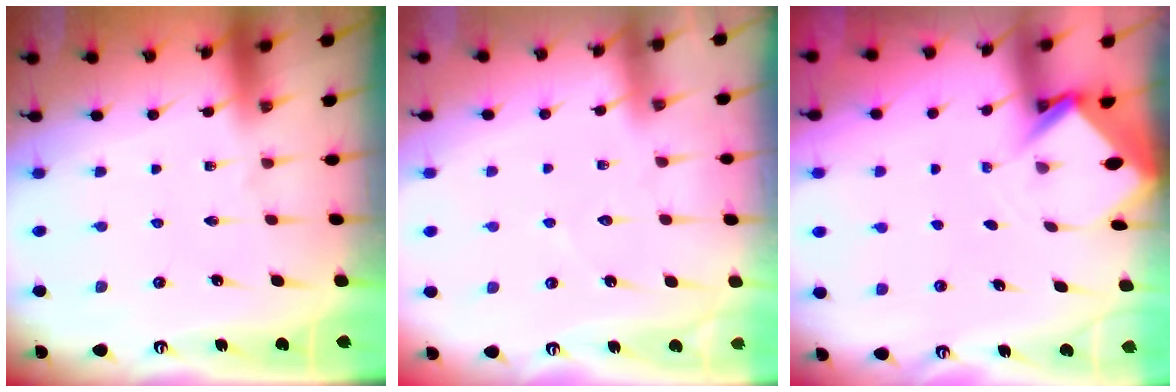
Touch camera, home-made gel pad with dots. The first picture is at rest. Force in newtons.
{"total": 4.8, "press": 4.8, "slide": 0.6}
{"total": 2.9, "press": 2.9, "slide": 0.2}